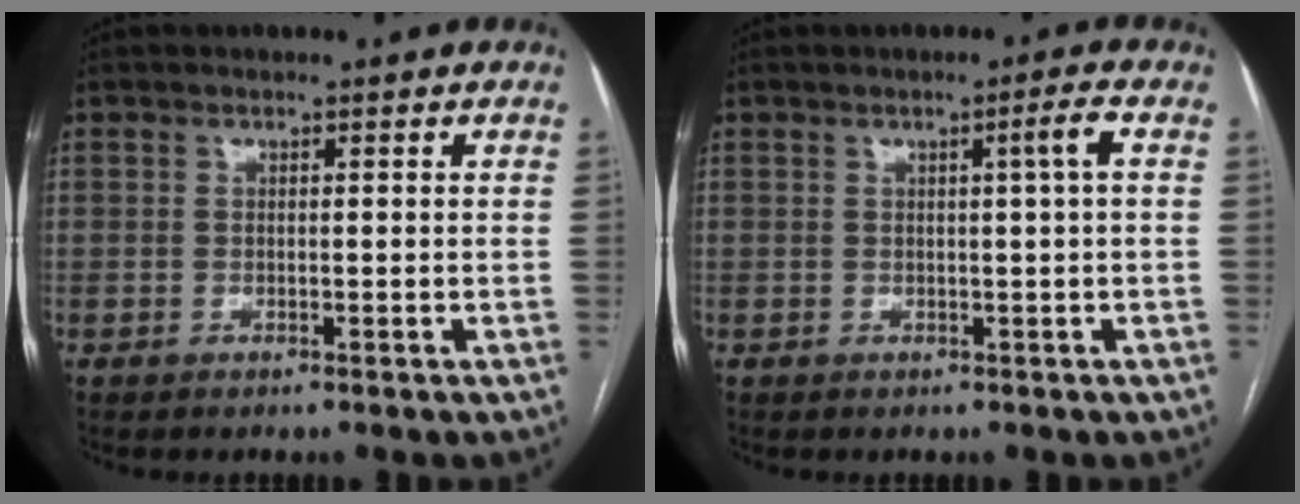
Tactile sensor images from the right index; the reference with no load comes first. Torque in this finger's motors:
{"motor_torque": [0.33, 0.09, 0.05, 0.02]}